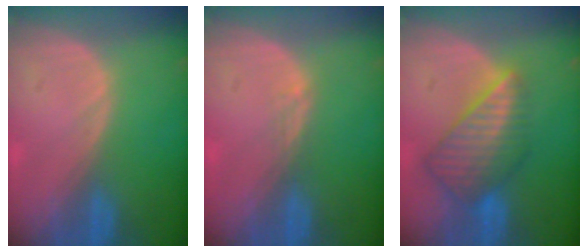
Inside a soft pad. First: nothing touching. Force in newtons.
{"total": 1.0, "press": 0.7, "slide": 0.7}
{"total": 8.7, "press": 7.6, "slide": 4.3}